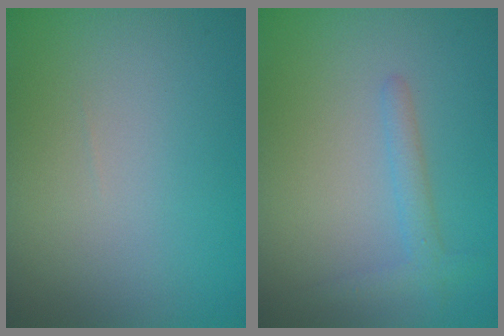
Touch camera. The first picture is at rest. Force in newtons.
{"total": 1.9, "press": 1.9, "slide": 0.1}